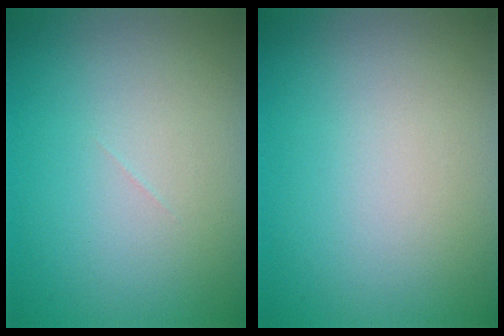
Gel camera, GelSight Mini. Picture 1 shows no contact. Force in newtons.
{"total": 0.0}